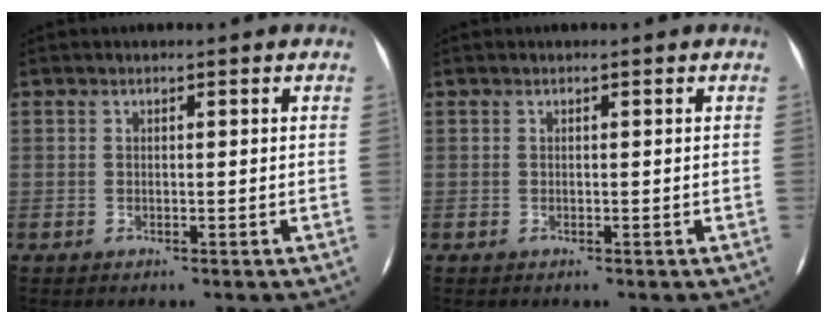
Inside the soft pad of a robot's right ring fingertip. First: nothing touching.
{"total": 0.0}